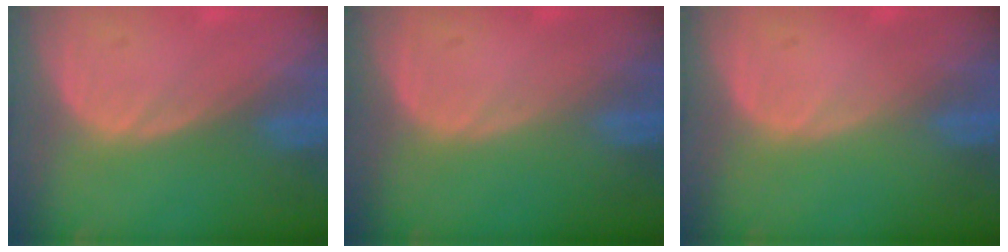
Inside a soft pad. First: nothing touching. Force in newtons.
{"total": 0.0}
{"total": 0.0}